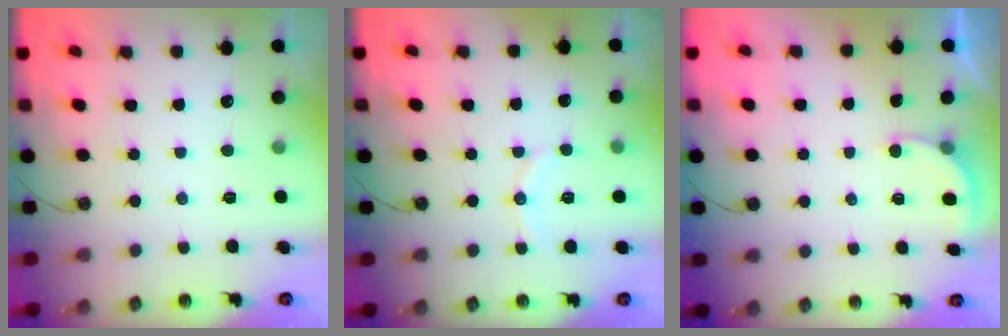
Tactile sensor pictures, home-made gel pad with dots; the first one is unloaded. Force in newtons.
{"total": 6.1, "press": 5.9, "slide": 1.7}
{"total": 2.9, "press": 2.9, "slide": 0.3}